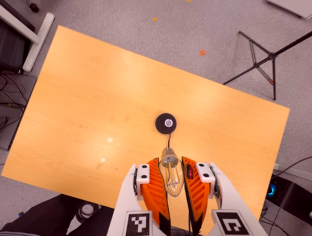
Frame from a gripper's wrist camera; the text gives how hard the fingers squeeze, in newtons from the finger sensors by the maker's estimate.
{"total": 20.7, "left": 25.1, "right": 16.4}